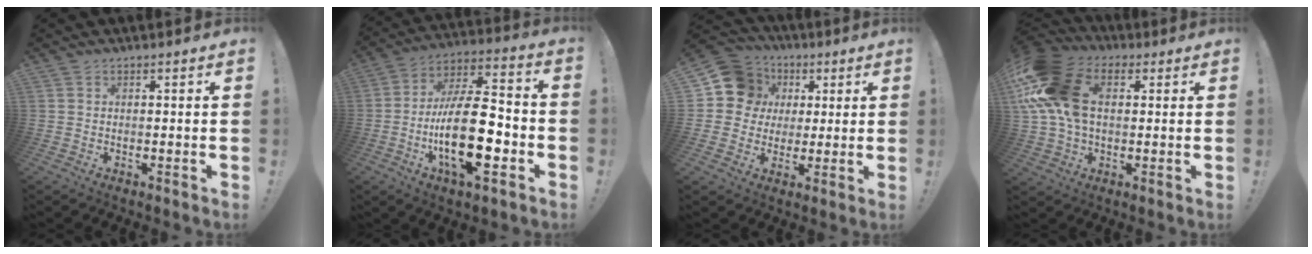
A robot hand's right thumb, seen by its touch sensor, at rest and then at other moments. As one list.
[{"total": 22.7, "force": [-5.6, 9.0, 20.0], "torque": [-0.375, 0.020, -0.092]}, {"total": 13.0, "force": [3.8, 11.6, 4.4], "torque": [-0.052, -0.013, 0.081]}, {"total": 19.1, "force": [4.5, 12.9, 13.4], "torque": [-0.276, 0.003, 0.086]}]